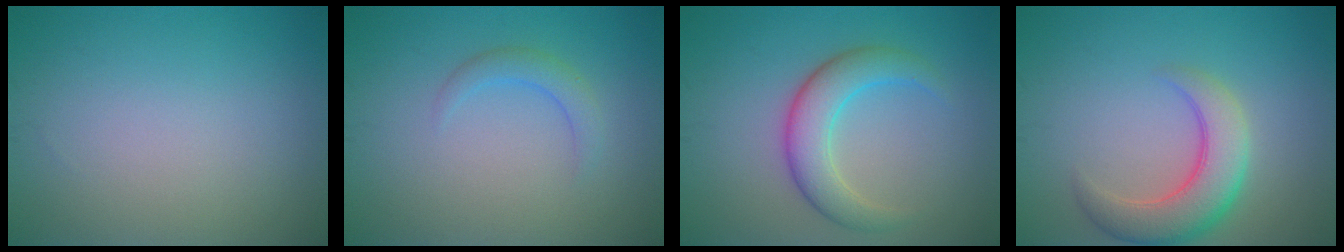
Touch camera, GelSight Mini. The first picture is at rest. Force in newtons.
{"total": 1.8, "press": 1.8, "slide": 0.2}
{"total": 4.5, "press": 4.5, "slide": 0.2}
{"total": 5.6, "press": 5.5, "slide": 0.4}